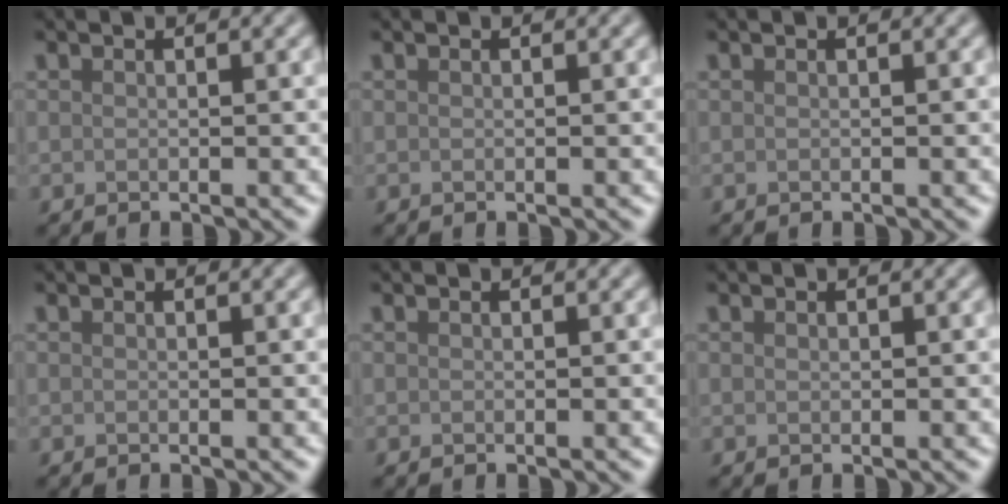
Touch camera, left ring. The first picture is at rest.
{"total": 0.0}
{"total": 0.0}
{"total": 0.0}
{"total": 0.0}
{"total": 0.0}